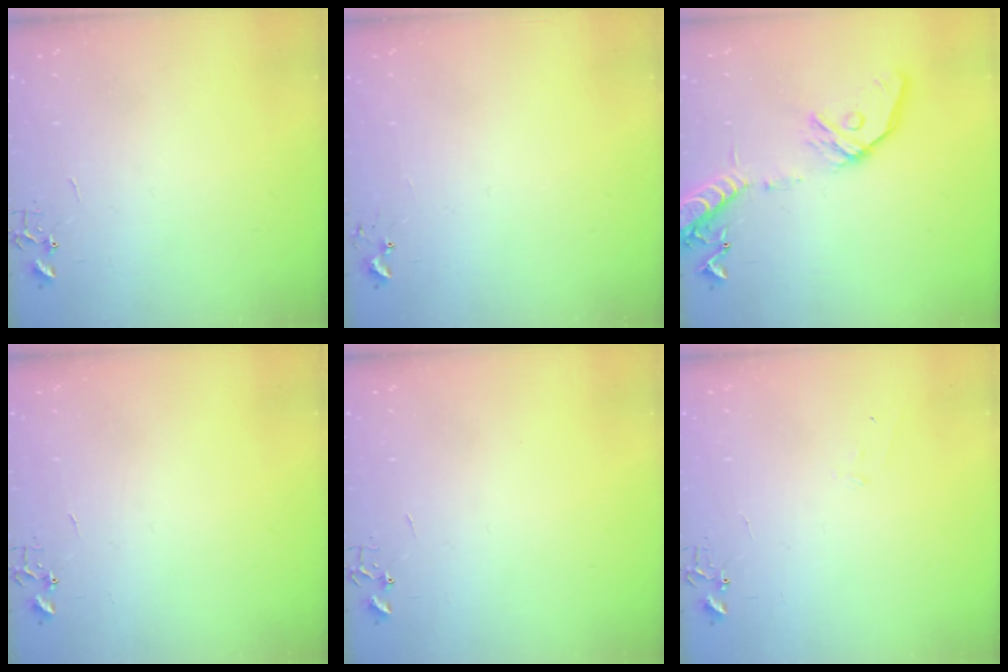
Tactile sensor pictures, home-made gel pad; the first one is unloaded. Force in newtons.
{"total": 5.5, "press": 5.4, "slide": 0.4}
{"total": 16.0, "press": 15.7, "slide": 3.1}
{"total": 0.0}
{"total": 0.0}
{"total": 5.6, "press": 5.6, "slide": 0.7}